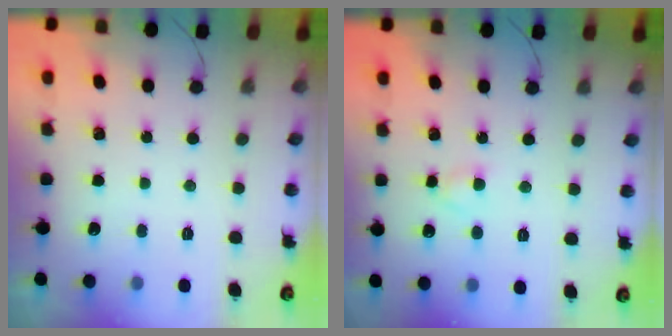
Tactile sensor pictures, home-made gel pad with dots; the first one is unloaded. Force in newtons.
{"total": 2.6, "press": 2.4, "slide": 1.1}